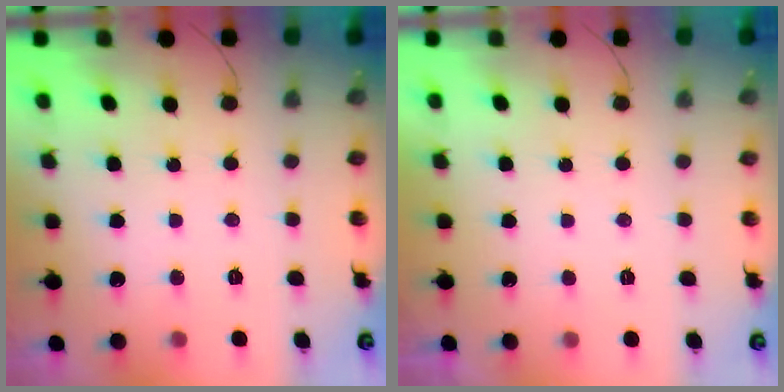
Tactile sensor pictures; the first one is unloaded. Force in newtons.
{"total": 2.3, "press": 2.3, "slide": 0.3}